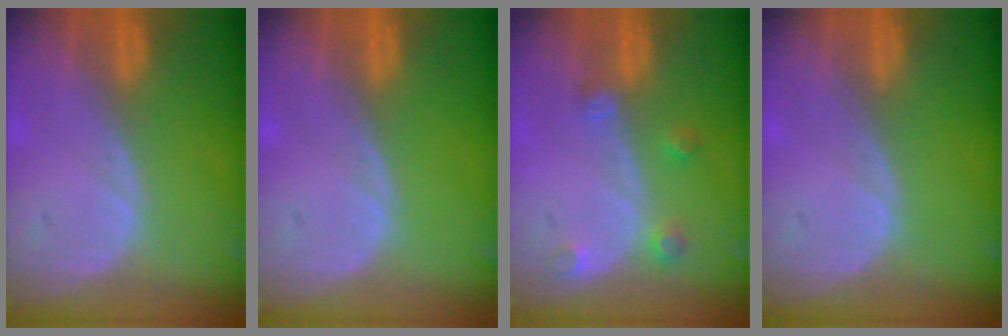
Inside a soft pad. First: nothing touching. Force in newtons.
{"total": 0.0}
{"total": 2.6, "press": 2.6, "slide": 0.2}
{"total": 0.0}